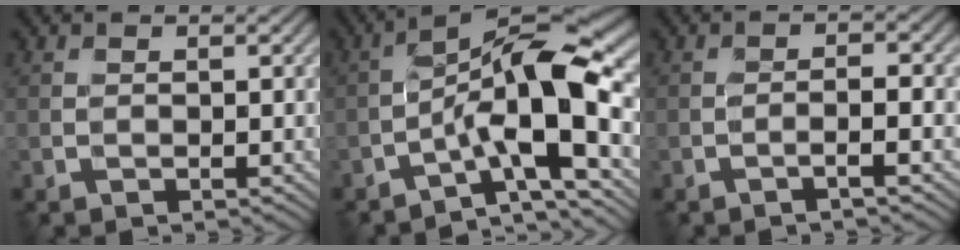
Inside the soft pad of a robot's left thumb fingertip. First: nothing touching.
{"total": 12.1, "force": [-3.8, 3.2, 11.0], "torque": [-0.182, 0.009, -0.071]}
{"total": 2.3, "force": [-1.2, 0.2, 1.9], "torque": [-0.028, 0.011, -0.036]}